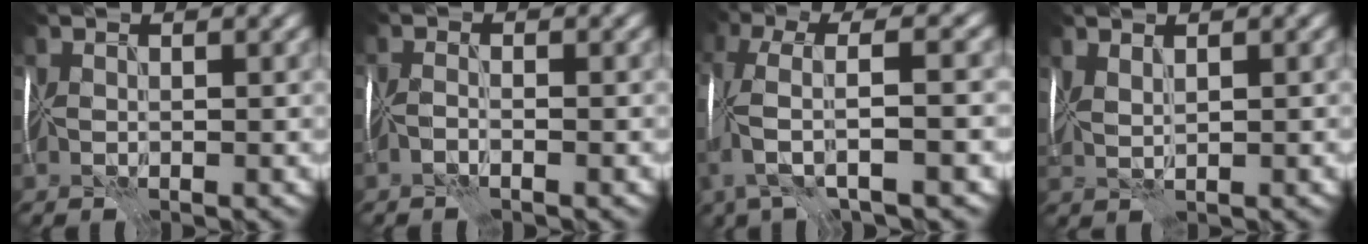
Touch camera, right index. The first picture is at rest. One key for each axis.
{"total": 1.2, "fx": -0.9, "fy": -0.8, "fz": -0.1, "tx": -0.001, "ty": 0.004, "tz": -0.018}
{"total": 5.0, "fx": -0.9, "fy": 0.8, "fz": 4.9, "tx": -0.100, "ty": 0.018, "tz": -0.026}
{"total": 1.0, "fx": 0.8, "fy": -0.5, "fz": 0.3, "tx": -0.011, "ty": 0.001, "tz": 0.023}